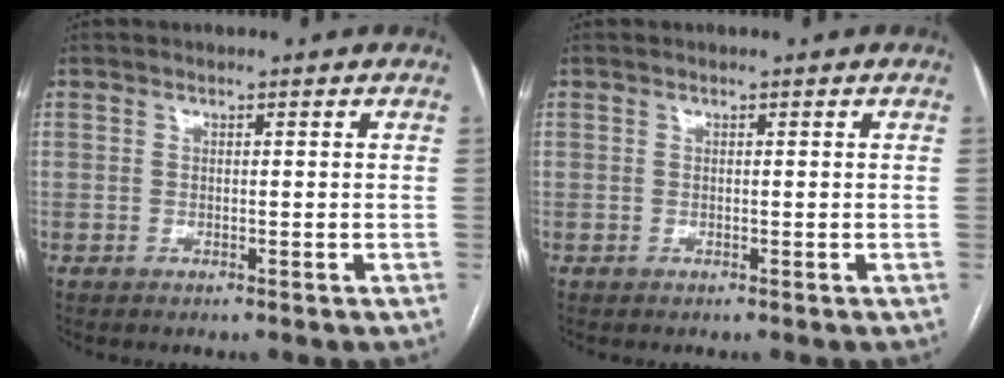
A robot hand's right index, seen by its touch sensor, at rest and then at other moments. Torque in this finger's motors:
{"motor_torque": [0.06, 0.02, -0.03, 0.01]}